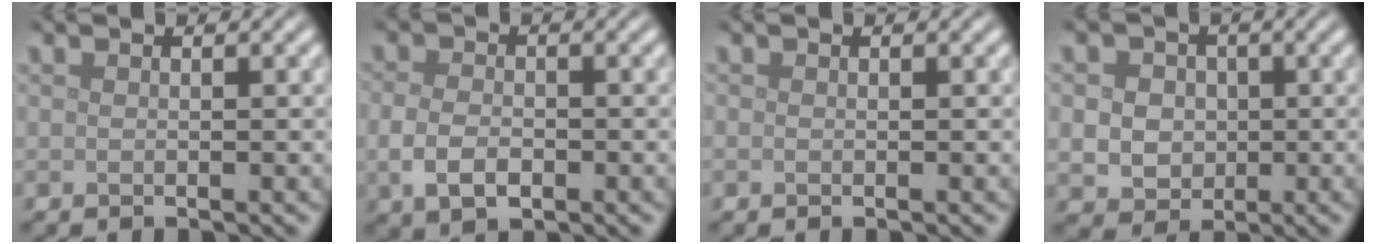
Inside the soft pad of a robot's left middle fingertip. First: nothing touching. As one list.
[{"total": 3.2, "force": [-0.8, 2.0, 2.3], "torque": [-0.050, -0.006, -0.017]}, {"total": 0.0}, {"total": 5.6, "force": [0.6, 4.8, 2.7], "torque": [-0.036, 0.025, -0.007]}]